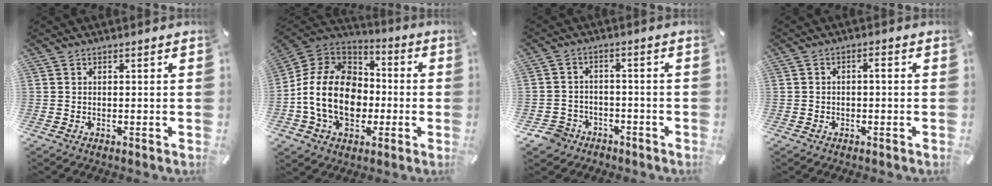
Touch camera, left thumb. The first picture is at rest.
{"total": 18.0, "force": [-4.2, 13.8, 10.8], "torque": [-0.247, 0.027, -0.076]}
{"total": 6.0, "force": [-3.6, 4.6, 1.3], "torque": [-0.038, 0.018, -0.070]}
{"total": 1.8, "force": [-0.4, 0.9, 1.6], "torque": [-0.031, 0.008, -0.011]}